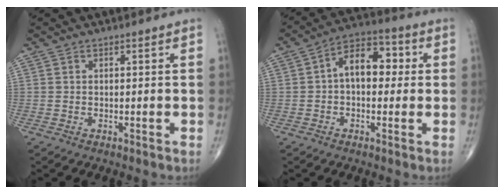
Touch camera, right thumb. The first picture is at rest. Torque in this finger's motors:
{"motor_torque": [0.49, -0.02, 0.62, -0.07, 0.11]}